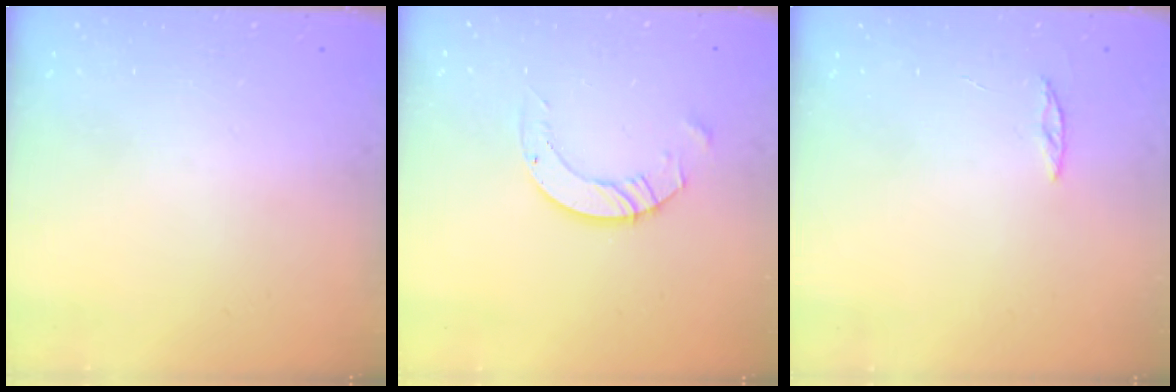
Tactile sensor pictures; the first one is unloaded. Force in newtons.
{"total": 5.0, "press": 5.0, "slide": 0.3}
{"total": 2.0, "press": 2.0, "slide": 0.2}